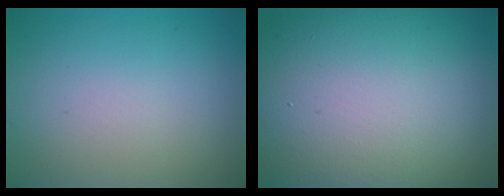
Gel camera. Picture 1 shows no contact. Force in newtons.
{"total": 17.2, "press": 17.1, "slide": 1.6}